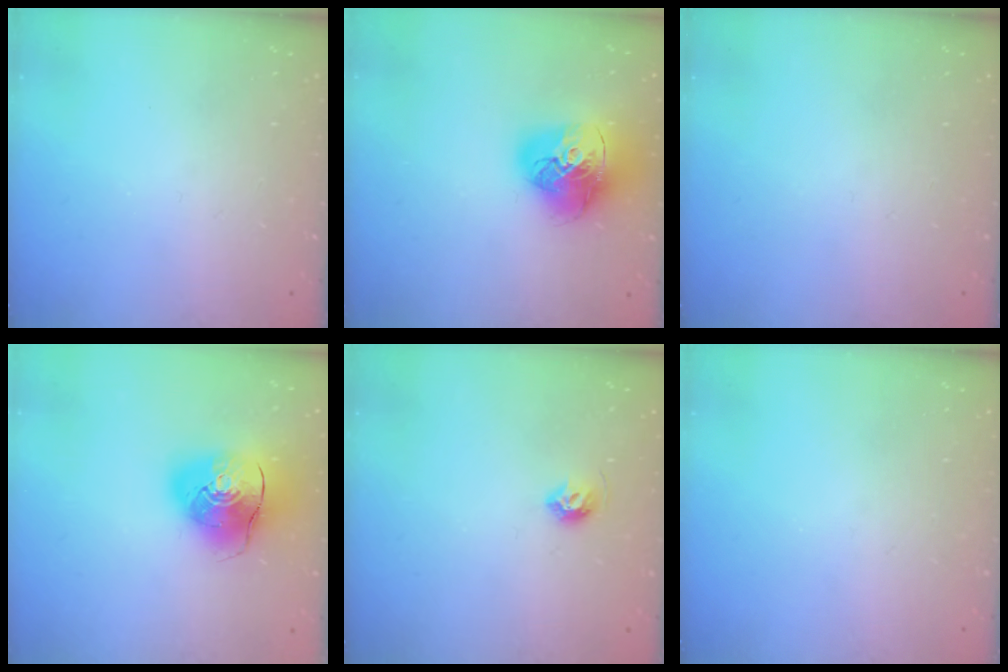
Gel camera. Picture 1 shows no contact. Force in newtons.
{"total": 19.2, "press": 19.1, "slide": 2.2}
{"total": 0.0}
{"total": 13.0, "press": 12.8, "slide": 2.4}
{"total": 5.6, "press": 5.5, "slide": 1.0}
{"total": 0.0}